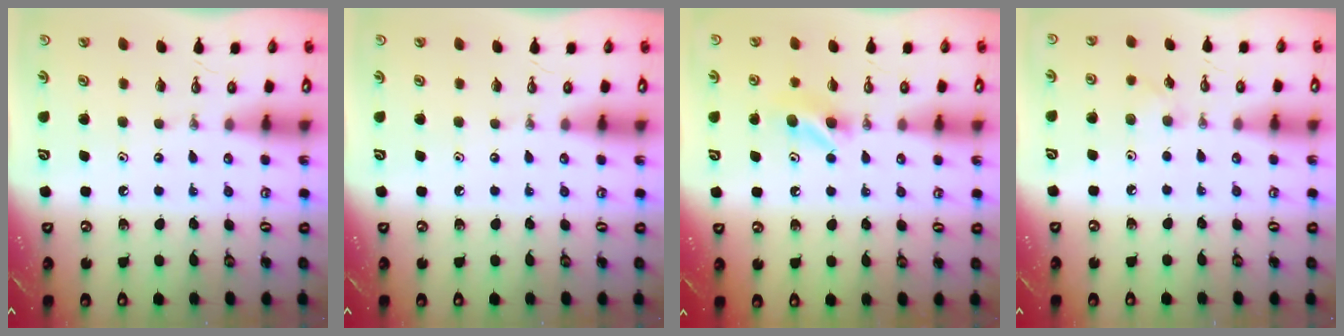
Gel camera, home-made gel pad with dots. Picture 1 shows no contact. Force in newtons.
{"total": 0.0}
{"total": 5.7, "press": 5.5, "slide": 1.5}
{"total": 3.8, "press": 3.7, "slide": 0.9}